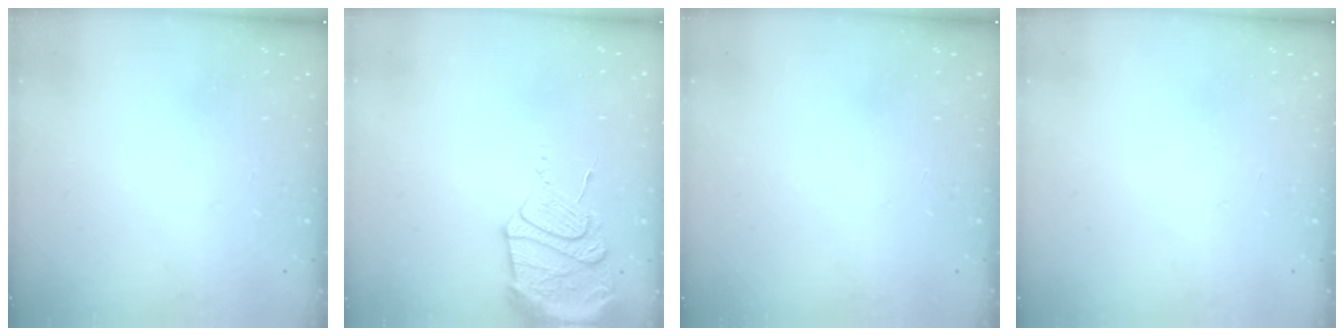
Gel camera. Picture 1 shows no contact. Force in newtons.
{"total": 13.5, "press": 13.4, "slide": 1.0}
{"total": 0.0}
{"total": 0.0}